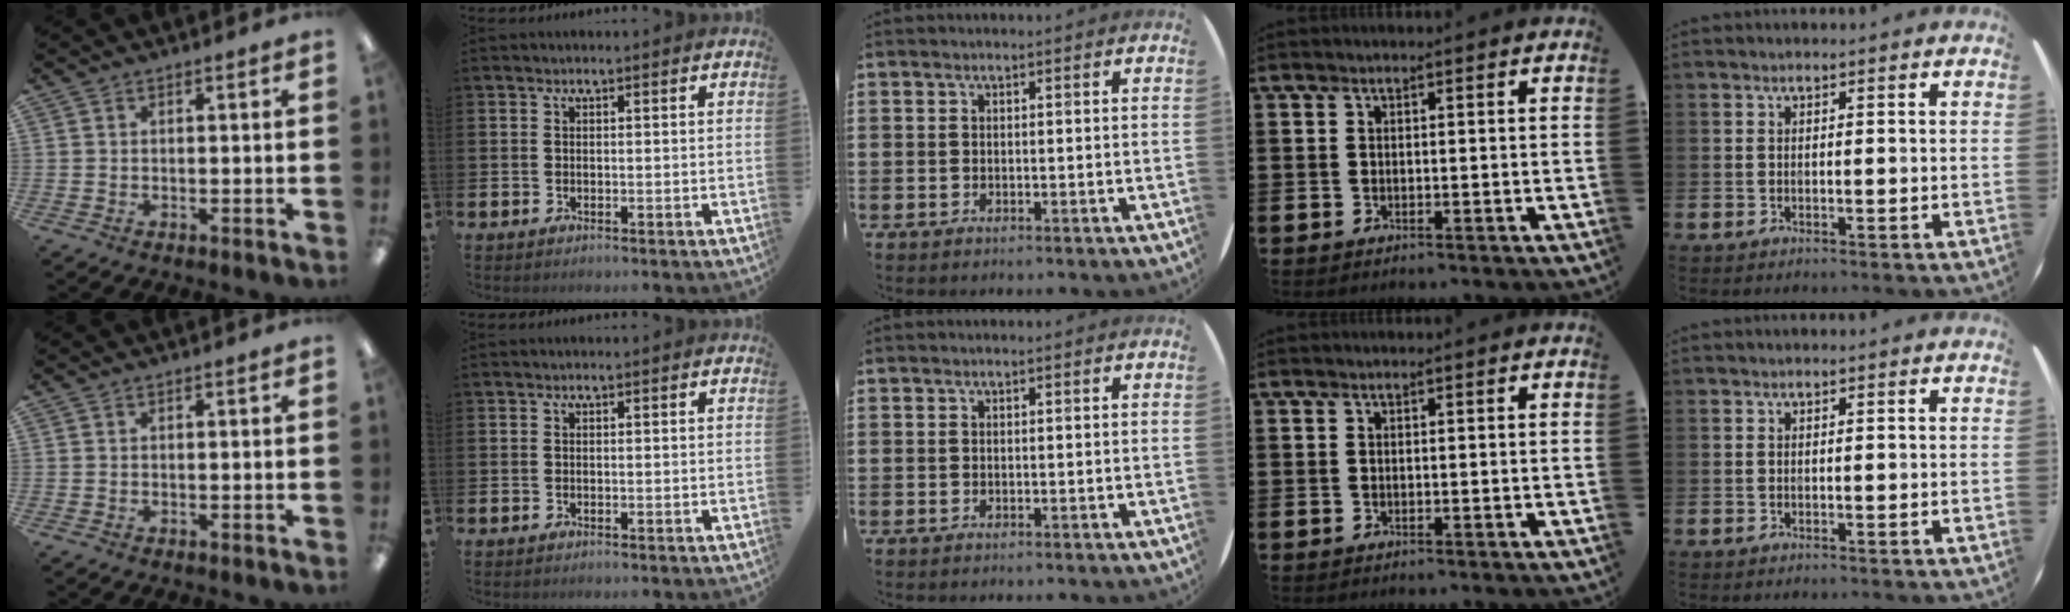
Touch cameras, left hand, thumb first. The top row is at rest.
{}